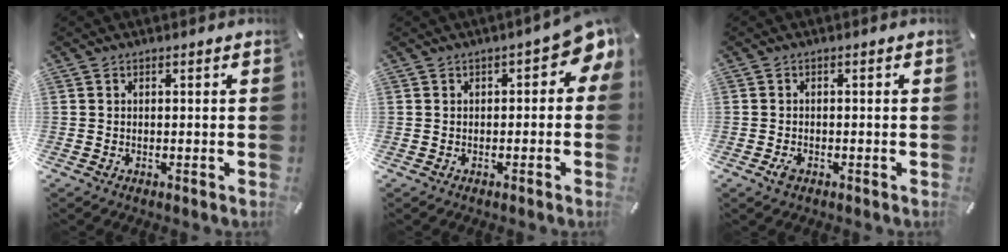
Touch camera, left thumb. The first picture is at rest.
{"total": 5.1, "force": [0.8, 2.6, 4.4], "torque": [-0.067, 0.002, 0.010]}
{"total": 1.7, "force": [-0.9, 0.9, 1.1], "torque": [-0.028, 0.000, -0.019]}